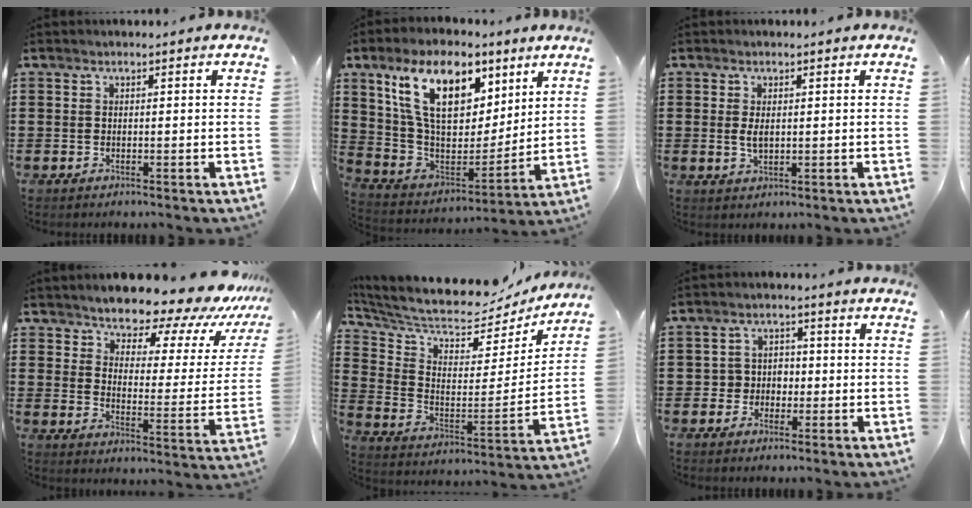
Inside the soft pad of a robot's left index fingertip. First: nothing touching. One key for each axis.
{"total": 15.2, "fx": 8.6, "fy": 8.0, "fz": 9.7, "tx": -0.212, "ty": -0.013, "tz": 0.157}
{"total": 2.3, "fx": 0.2, "fy": 1.2, "fz": 2.0, "tx": -0.049, "ty": 0.002, "tz": 0.000}
{"total": 8.5, "fx": 7.9, "fy": 1.9, "fz": 2.5, "tx": -0.065, "ty": -0.068, "tz": 0.135}
{"total": 6.4, "fx": 6.1, "fy": 1.3, "fz": 1.4, "tx": -0.063, "ty": -0.059, "tz": 0.102}
{"total": 3.4, "fx": -0.9, "fy": 3.1, "fz": 0.9, "tx": -0.031, "ty": 0.007, "tz": -0.023}